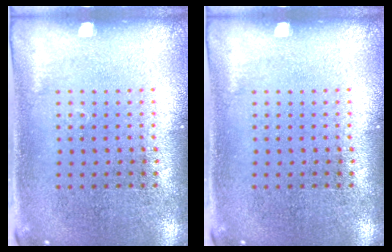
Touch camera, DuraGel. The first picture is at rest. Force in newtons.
{"total": 0.0}